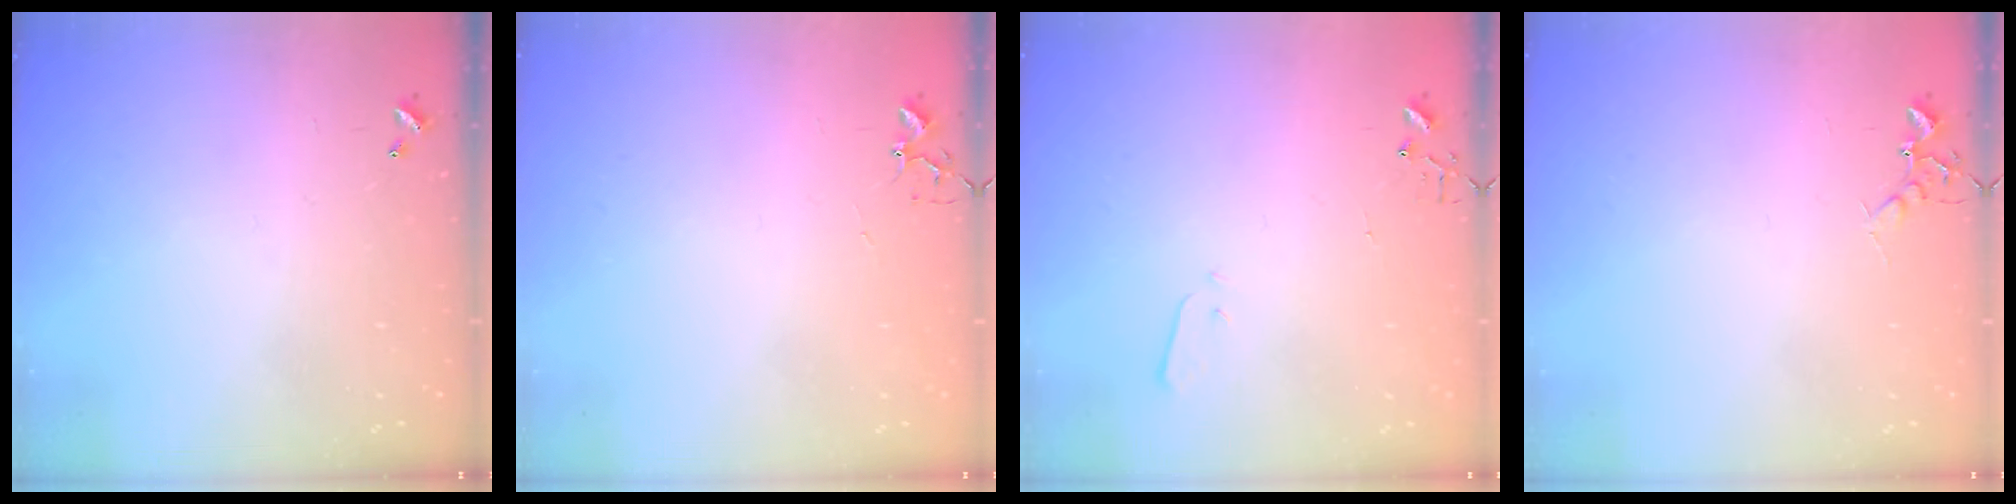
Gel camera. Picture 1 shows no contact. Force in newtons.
{"total": 4.2, "press": 4.2, "slide": 0.7}
{"total": 1.9, "press": 1.9, "slide": 0.4}
{"total": 5.8, "press": 5.7, "slide": 1.0}